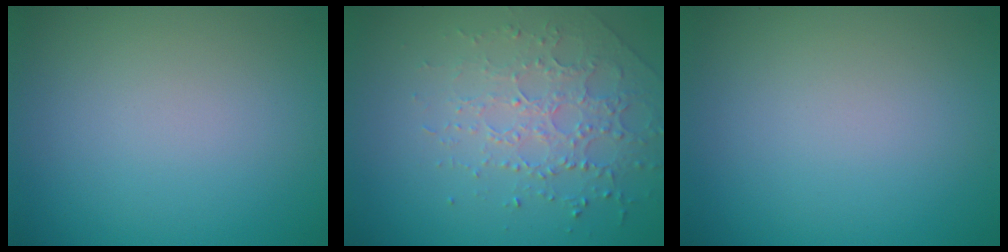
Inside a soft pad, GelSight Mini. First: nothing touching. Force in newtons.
{"total": 2.6, "press": 2.4, "slide": 1.1}
{"total": 0.0}